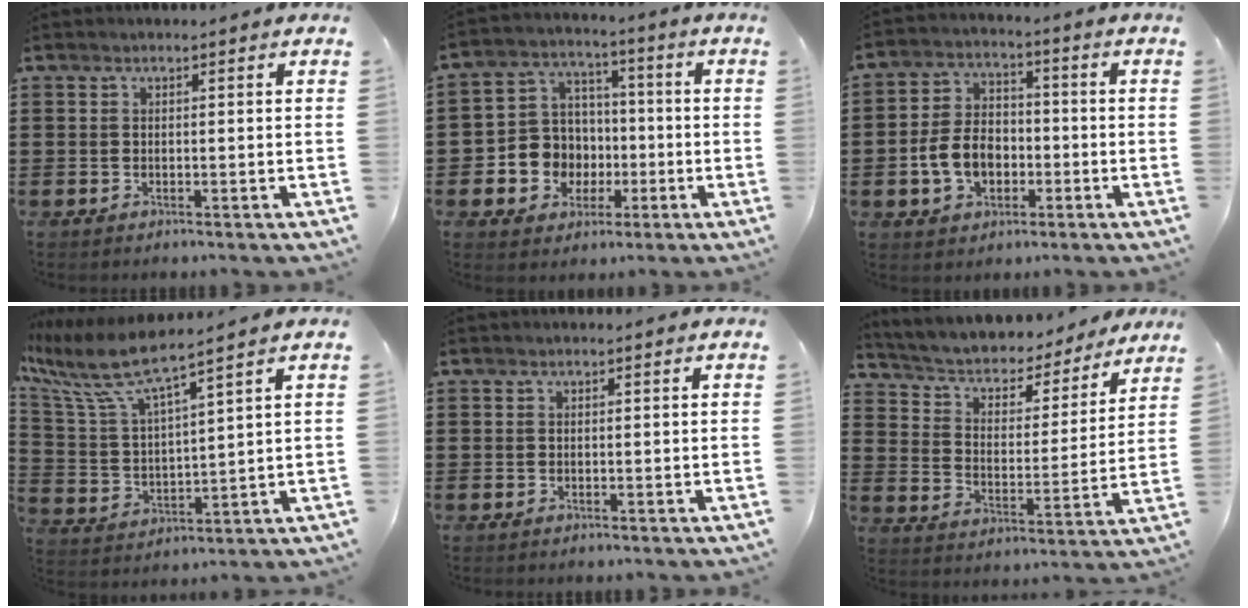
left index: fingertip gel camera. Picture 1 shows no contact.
{"total": 8.1, "force": [-1.5, 7.8, 1.8], "torque": [-0.074, 0.010, -0.023]}
{"total": 7.6, "force": [-2.2, 5.4, 4.8], "torque": [-0.109, 0.004, -0.047]}
{"total": 7.9, "force": [6.5, 0.6, 4.6], "torque": [-0.125, -0.042, 0.104]}
{"total": 0.0}
{"total": 3.9, "force": [3.3, 1.7, 1.4], "torque": [-0.047, -0.024, 0.047]}